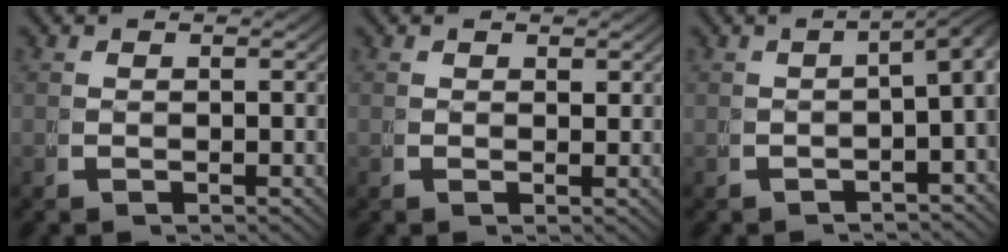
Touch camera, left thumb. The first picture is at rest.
{"total": 0.8, "force": [0.7, 0.3, 0.2], "torque": [-0.002, -0.003, 0.012]}
{"total": 5.5, "force": [-1.0, 2.3, 4.8], "torque": [-0.065, -0.001, -0.013]}